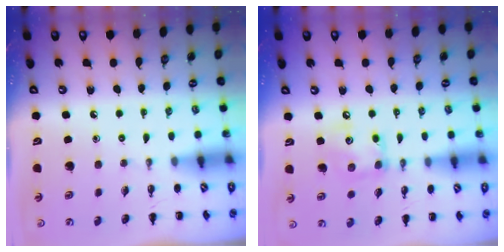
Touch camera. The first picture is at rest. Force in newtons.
{"total": 8.3, "press": 8.3, "slide": 0.3}